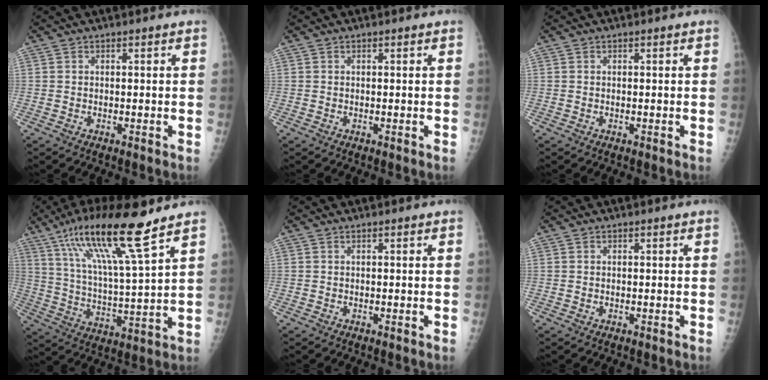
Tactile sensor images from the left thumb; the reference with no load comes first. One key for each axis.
{"total": 0.0}
{"total": 0.0}
{"total": 17.5, "fx": 11.5, "fy": 1.4, "fz": 13.2, "tx": -0.232, "ty": -0.049, "tz": 0.209}
{"total": 0.0}
{"total": 0.0}